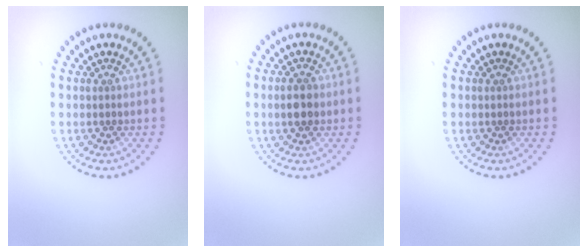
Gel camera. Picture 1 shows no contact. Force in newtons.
{"total": 2.3, "press": 2.3, "slide": 0.1}
{"total": 0.0}